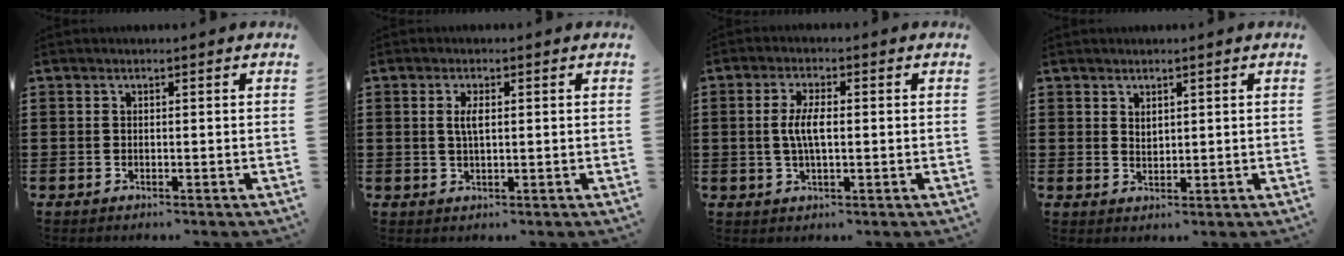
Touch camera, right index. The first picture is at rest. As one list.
[{"total": 2.5, "force": [0.5, 0.8, 2.3], "torque": [-0.048, 0.003, 0.006]}, {"total": 4.5, "force": [0.0, 1.4, 4.3], "torque": [-0.087, 0.000, -0.004]}, {"total": 1.5, "force": [1.3, 0.6, 0.3], "torque": [-0.007, 0.002, 0.026]}]